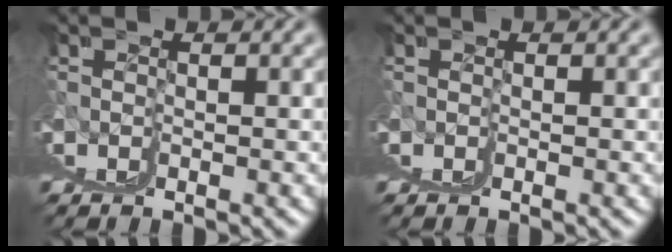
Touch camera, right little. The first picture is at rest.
{"total": 0.0}